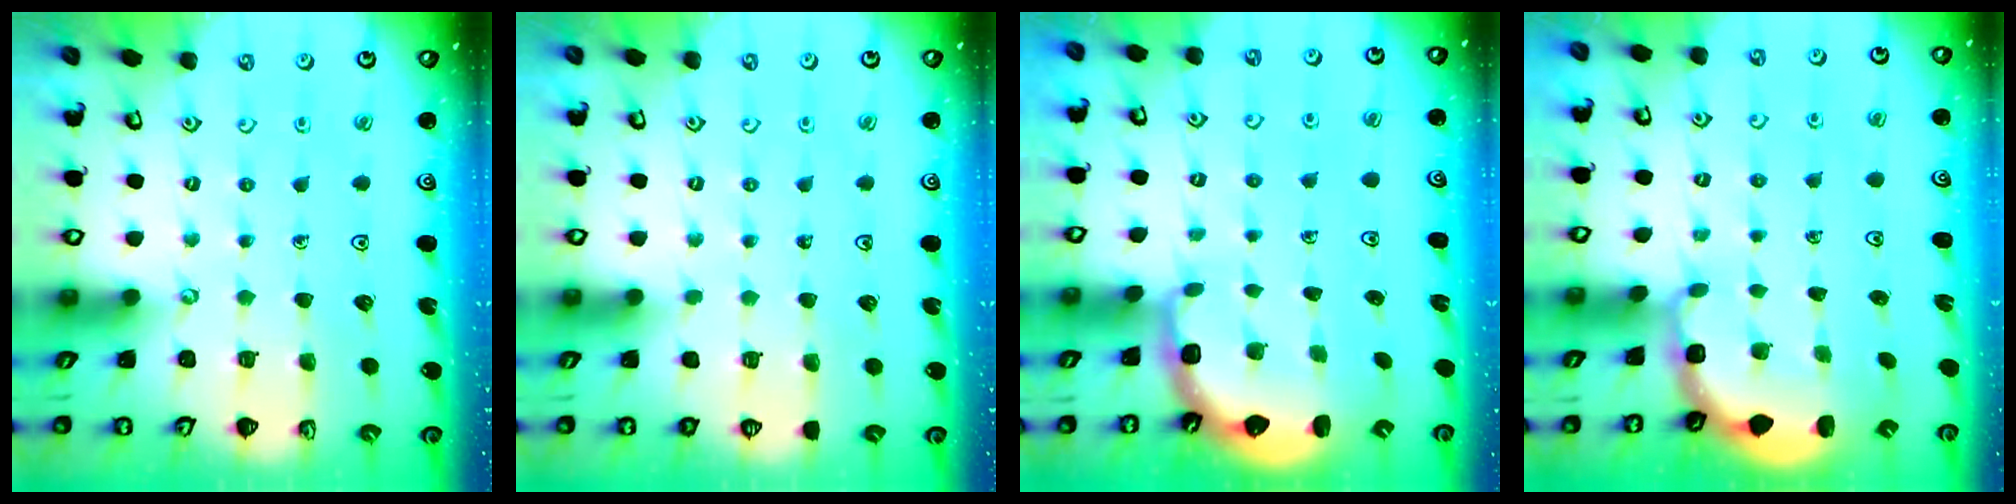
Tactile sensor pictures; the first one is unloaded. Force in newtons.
{"total": 0.0}
{"total": 2.5, "press": 2.1, "slide": 1.3}
{"total": 2.7, "press": 2.4, "slide": 1.4}